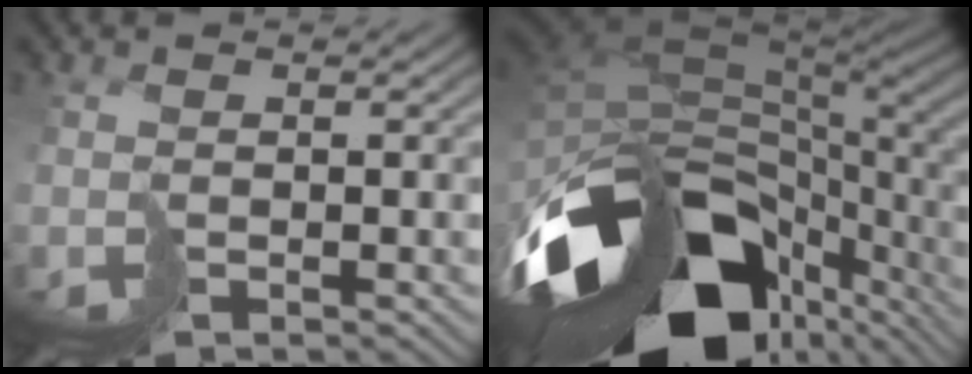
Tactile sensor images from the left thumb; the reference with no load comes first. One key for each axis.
{"total": 18.0, "fx": -8.5, "fy": 8.6, "fz": 13.4, "tx": -0.289, "ty": -0.023, "tz": -0.108}